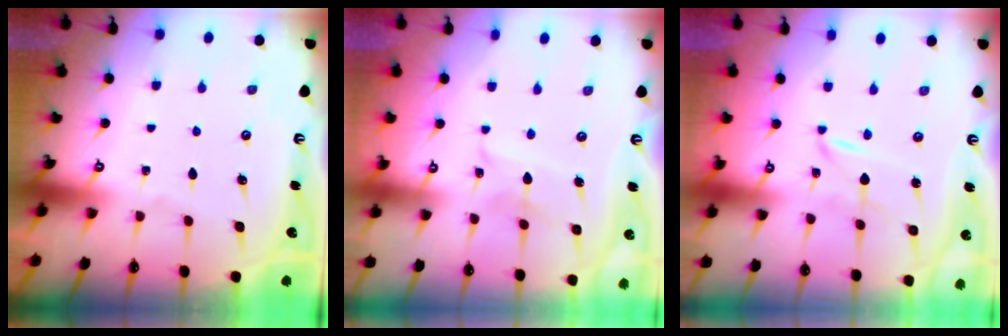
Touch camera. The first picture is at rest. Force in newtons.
{"total": 6.4, "press": 6.3, "slide": 0.4}
{"total": 2.0, "press": 2.0, "slide": 0.2}